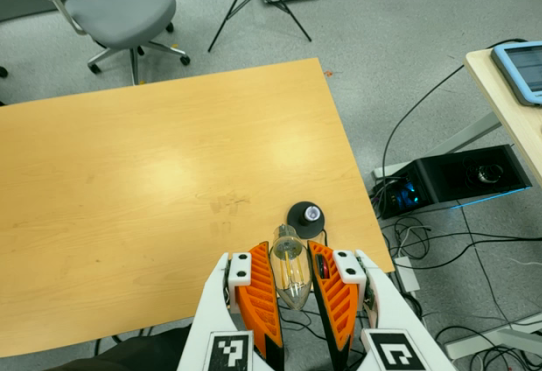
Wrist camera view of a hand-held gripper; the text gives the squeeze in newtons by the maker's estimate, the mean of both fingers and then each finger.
{"total": 11.2, "left": 12.4, "right": 9.9}